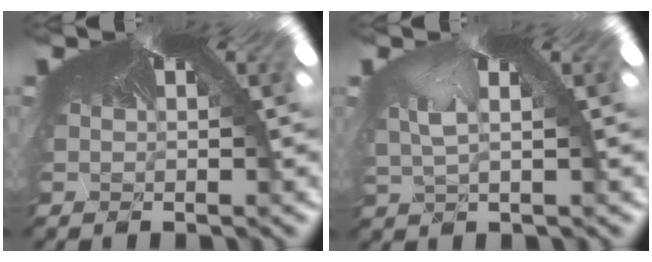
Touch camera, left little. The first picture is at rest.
{"total": 1.5, "force": [-1.3, 0.4, 0.6], "torque": [-0.036, -0.026, 0.019]}